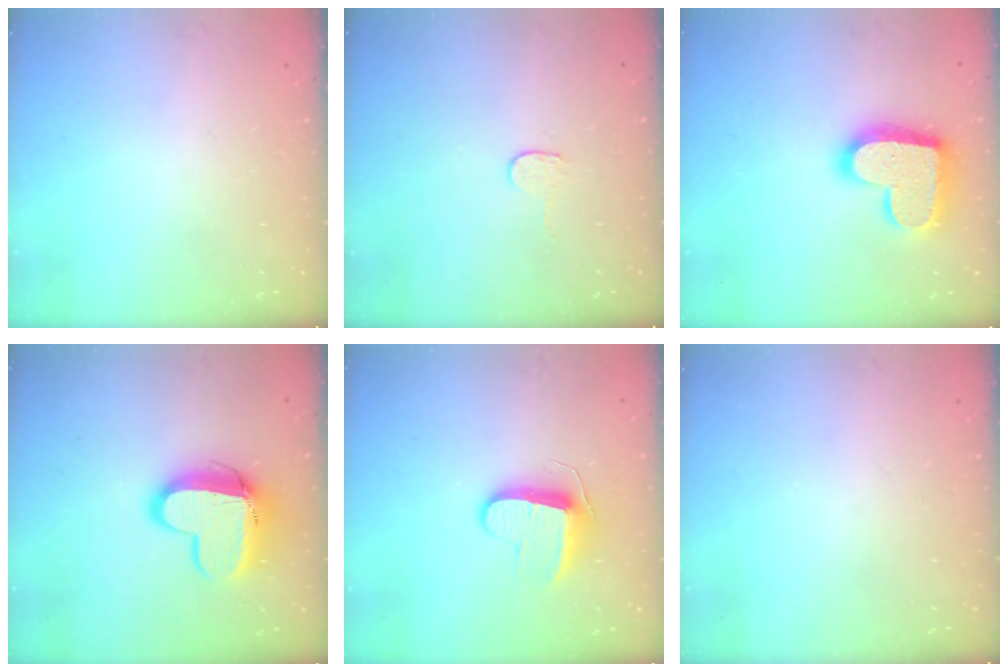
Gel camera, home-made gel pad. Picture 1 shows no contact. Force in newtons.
{"total": 2.3, "press": 2.3, "slide": 0.2}
{"total": 17.7, "press": 17.7, "slide": 1.2}
{"total": 14.1, "press": 14.1, "slide": 1.1}
{"total": 9.4, "press": 9.4, "slide": 0.5}
{"total": 0.0}